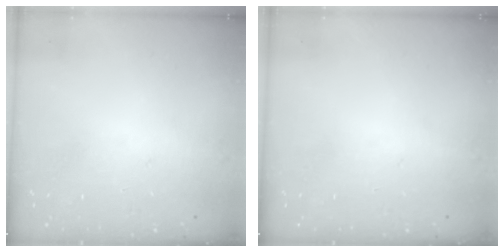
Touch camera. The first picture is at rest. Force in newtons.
{"total": 0.0}